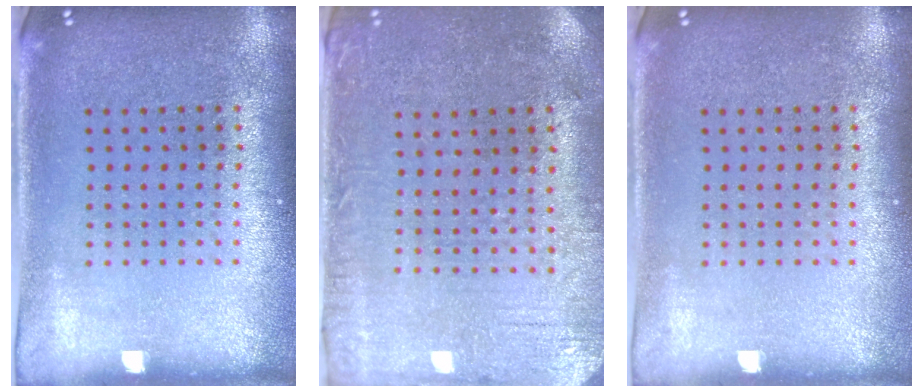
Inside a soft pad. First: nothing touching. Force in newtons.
{"total": 0.6, "press": 0.3, "slide": 0.5}
{"total": 0.0}